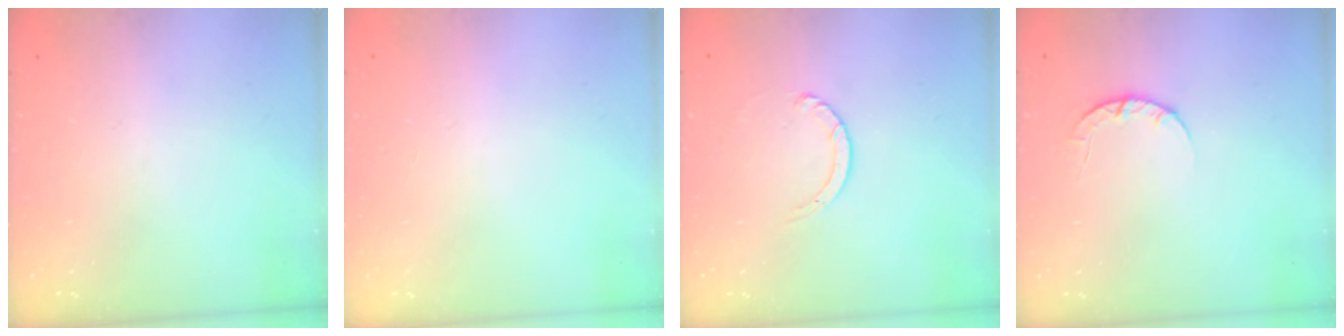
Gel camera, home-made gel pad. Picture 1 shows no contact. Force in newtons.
{"total": 2.4, "press": 2.4, "slide": 0.2}
{"total": 1.3, "press": 1.2, "slide": 0.2}
{"total": 3.7, "press": 3.7, "slide": 0.5}